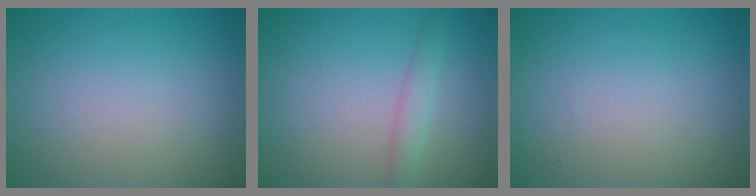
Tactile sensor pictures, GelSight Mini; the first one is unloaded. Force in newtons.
{"total": 1.8, "press": 1.8, "slide": 0.0}
{"total": 0.0}